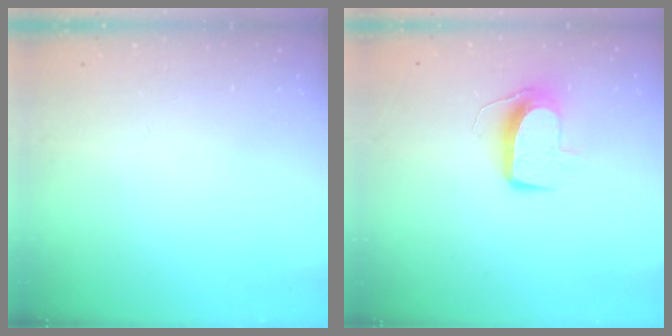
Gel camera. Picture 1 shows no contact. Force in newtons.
{"total": 11.0, "press": 11.0, "slide": 0.9}